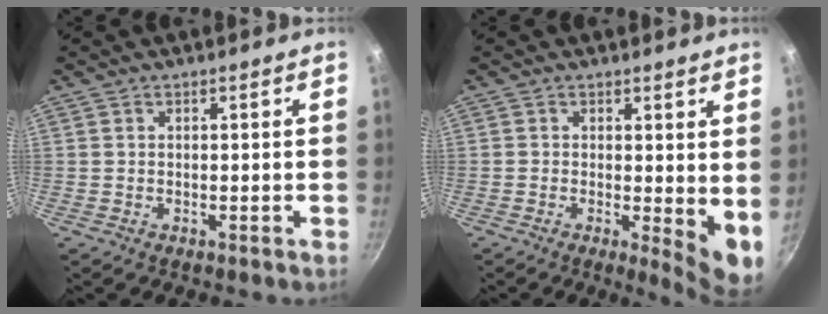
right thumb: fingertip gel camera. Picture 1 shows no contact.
{"total": 6.1, "force": [0.3, 2.2, 5.7], "torque": [-0.072, -0.018, 0.003]}